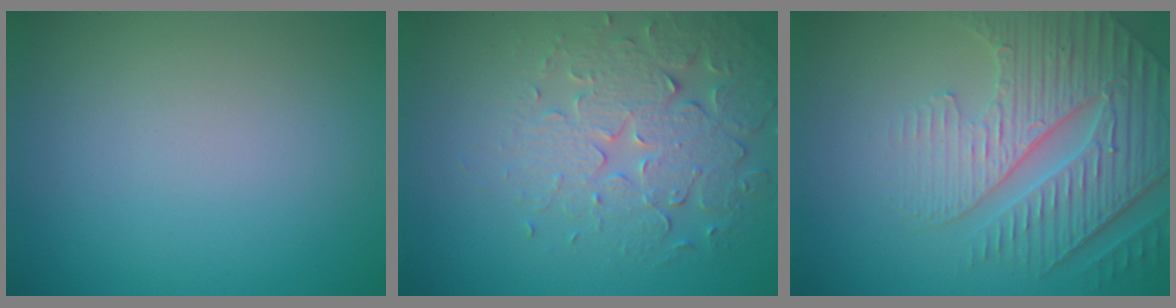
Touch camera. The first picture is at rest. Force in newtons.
{"total": 4.8, "press": 4.3, "slide": 2.2}
{"total": 6.5, "press": 5.2, "slide": 3.9}